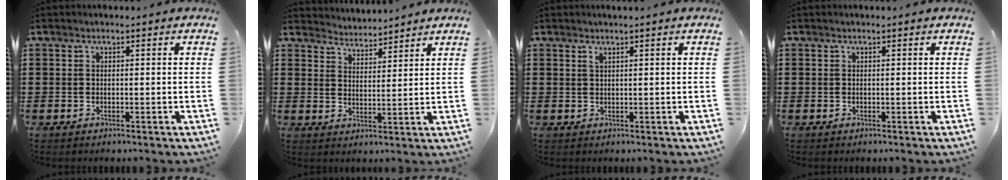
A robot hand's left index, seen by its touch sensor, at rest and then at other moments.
{"total": 3.6, "force": [3.6, 0.0, -0.7], "torque": [-0.001, -0.019, 0.065]}
{"total": 1.0, "force": [0.6, 0.1, 0.8], "torque": [-0.017, 0.000, 0.012]}
{"total": 0.0}